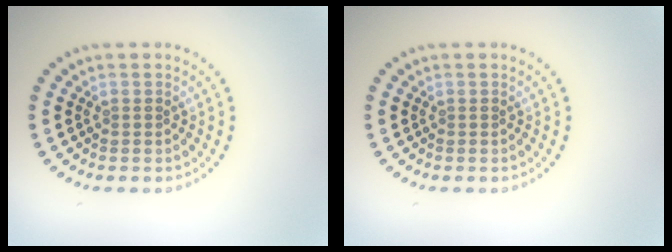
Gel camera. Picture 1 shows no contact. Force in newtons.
{"total": 0.0}